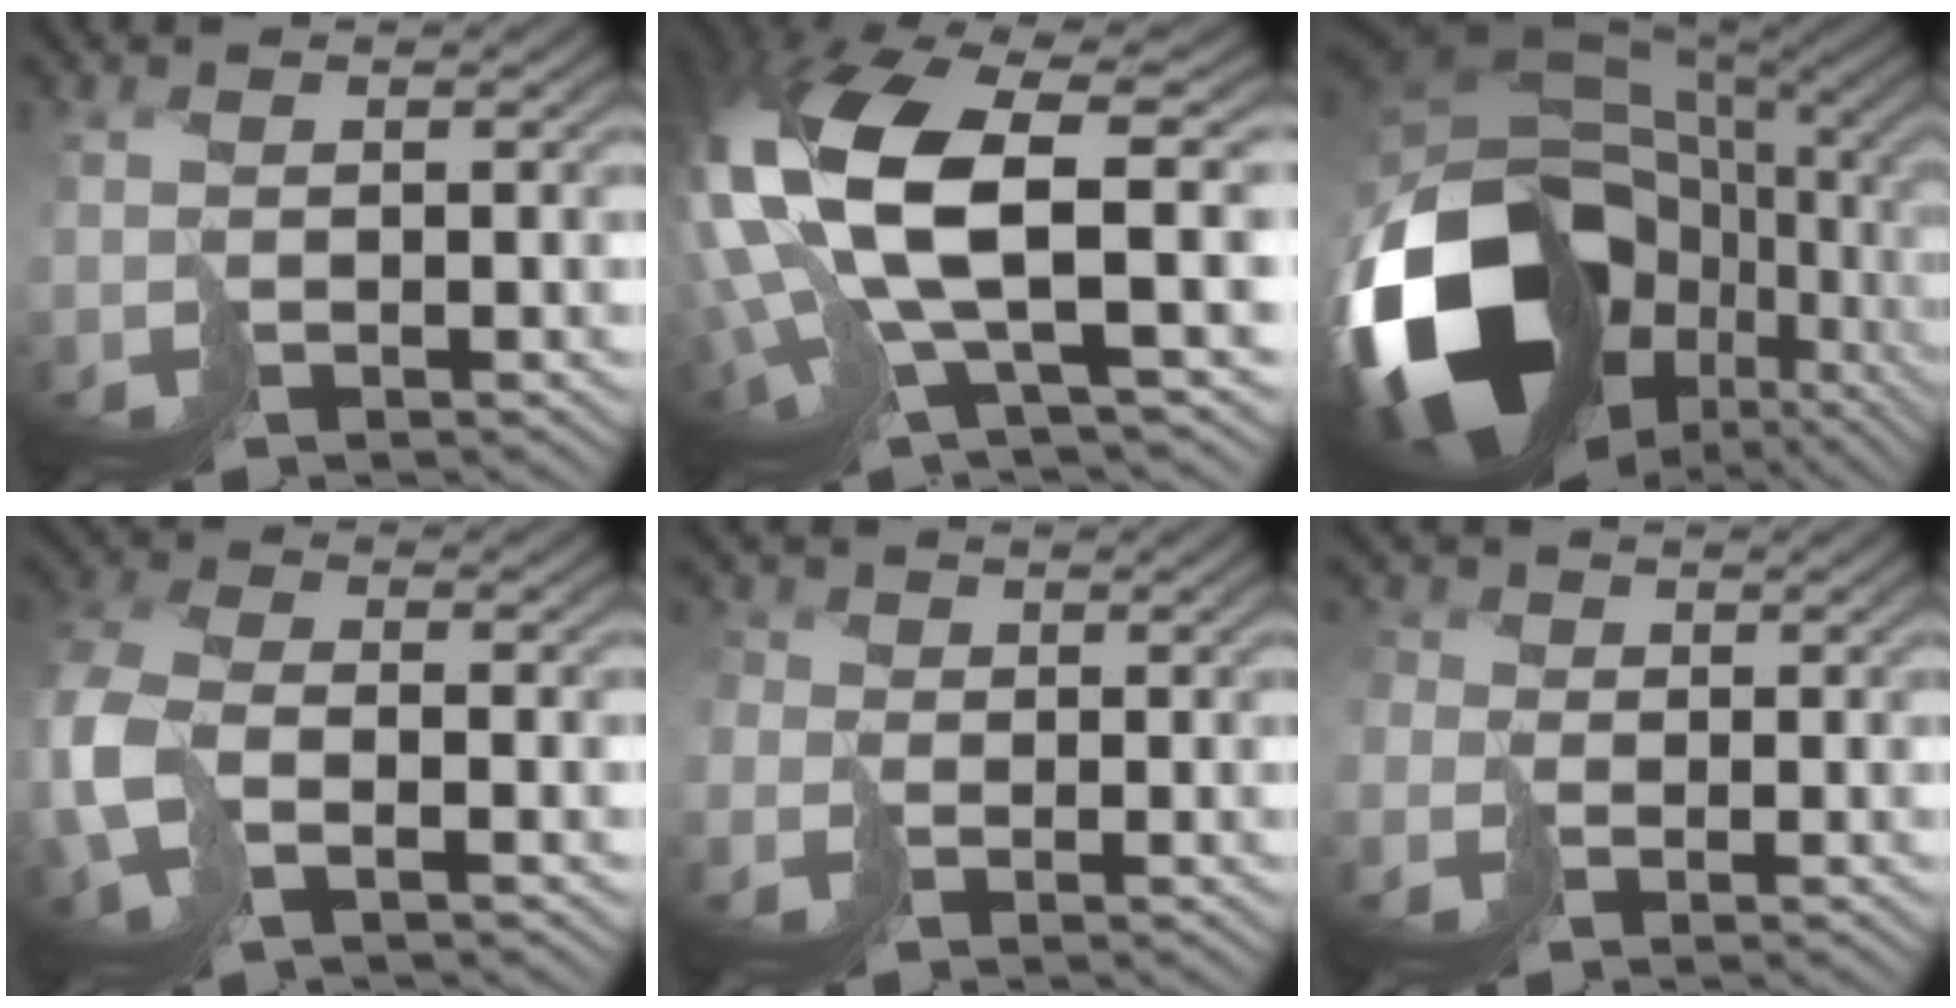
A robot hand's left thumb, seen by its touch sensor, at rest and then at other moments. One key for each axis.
{"total": 16.2, "fx": 1.5, "fy": 7.0, "fz": 14.5, "tx": -0.344, "ty": -0.032, "tz": 0.060}
{"total": 20.4, "fx": -3.6, "fy": 14.2, "fz": 14.1, "tx": -0.343, "ty": -0.043, "tz": -0.037}
{"total": 9.0, "fx": -1.6, "fy": 5.4, "fz": 7.1, "tx": -0.220, "ty": -0.015, "tz": -0.028}
{"total": 2.9, "fx": -0.9, "fy": 2.6, "fz": 0.8, "tx": -0.027, "ty": -0.009, "tz": -0.019}
{"total": 3.2, "fx": -1.0, "fy": 2.8, "fz": 1.0, "tx": -0.033, "ty": -0.010, "tz": -0.019}